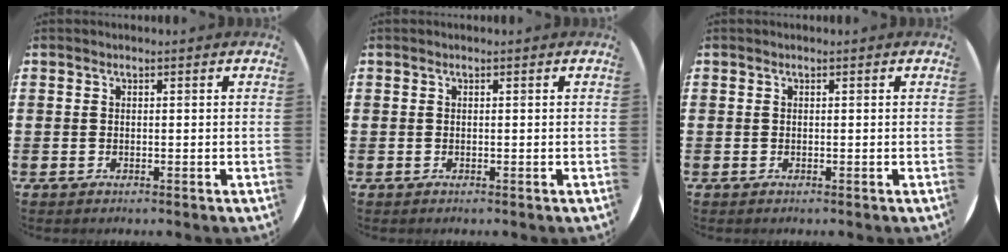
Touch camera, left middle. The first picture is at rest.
{"total": 0.0}
{"total": 0.0}